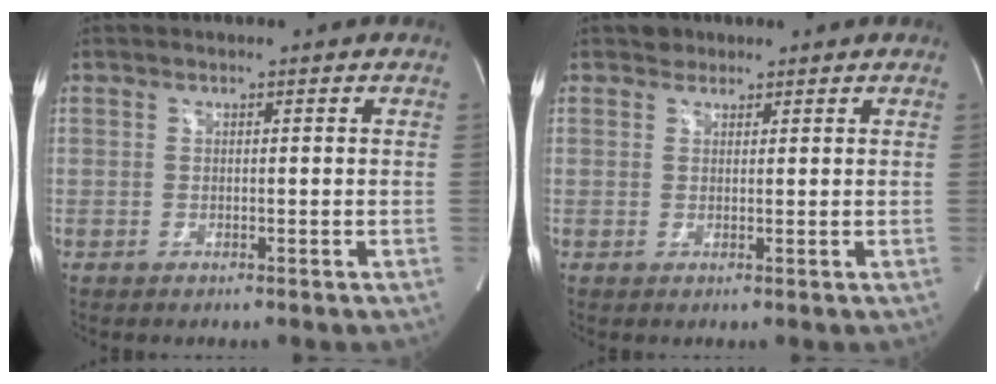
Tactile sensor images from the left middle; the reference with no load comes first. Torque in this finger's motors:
{"motor_torque": [0.09, -0.05, -0.14, 0.00]}